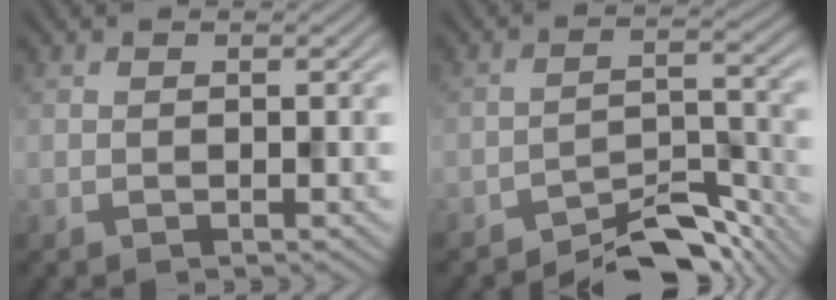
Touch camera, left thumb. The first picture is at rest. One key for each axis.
{"total": 7.4, "fx": -6.3, "fy": 1.9, "fz": 3.4, "tx": -0.047, "ty": 0.008, "tz": -0.107}